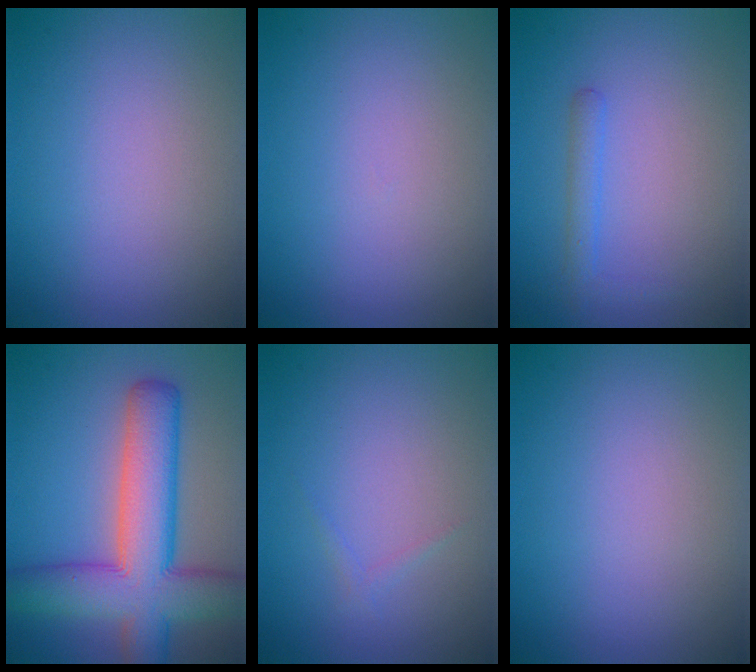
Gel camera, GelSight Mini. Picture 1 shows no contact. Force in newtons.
{"total": 0.0}
{"total": 1.6, "press": 1.6, "slide": 0.1}
{"total": 10.0, "press": 10.0, "slide": 0.5}
{"total": 0.6, "press": 0.6, "slide": 0.0}
{"total": 0.0}